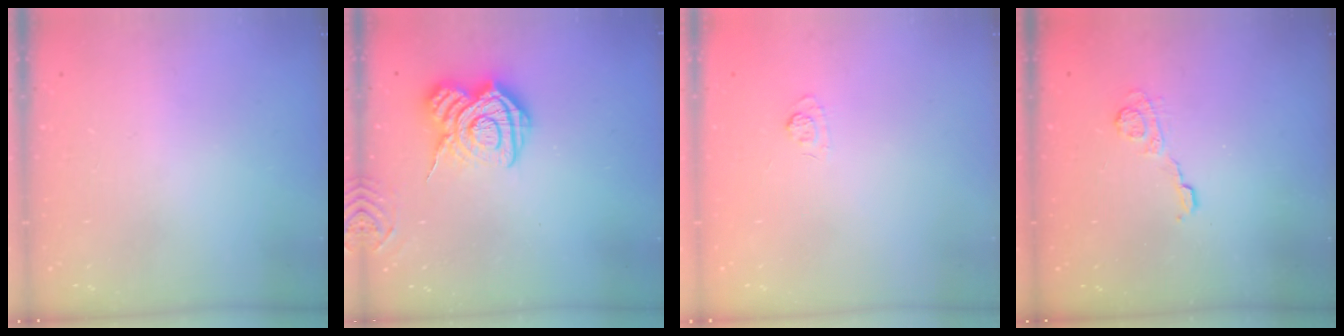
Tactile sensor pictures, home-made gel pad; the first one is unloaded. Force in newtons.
{"total": 12.7, "press": 12.6, "slide": 0.8}
{"total": 2.2, "press": 1.8, "slide": 1.3}
{"total": 4.5, "press": 4.3, "slide": 1.4}